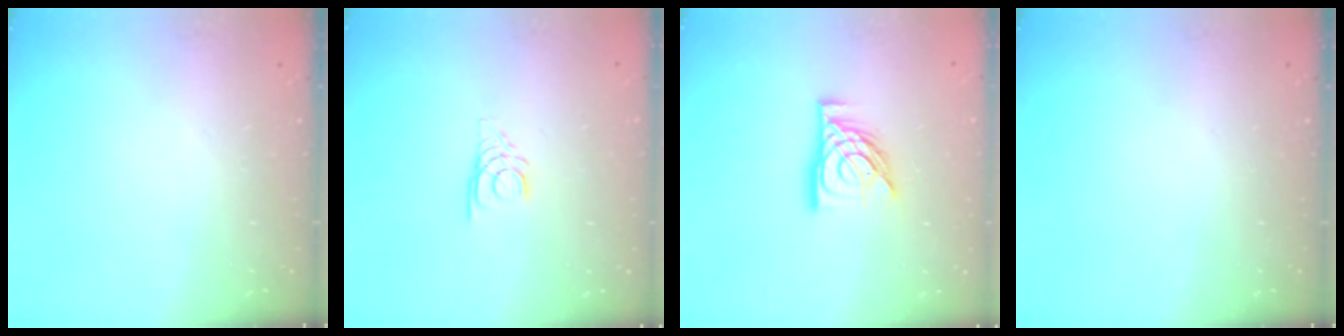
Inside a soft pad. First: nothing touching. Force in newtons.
{"total": 2.7, "press": 2.7, "slide": 0.3}
{"total": 13.2, "press": 13.2, "slide": 1.1}
{"total": 0.0}